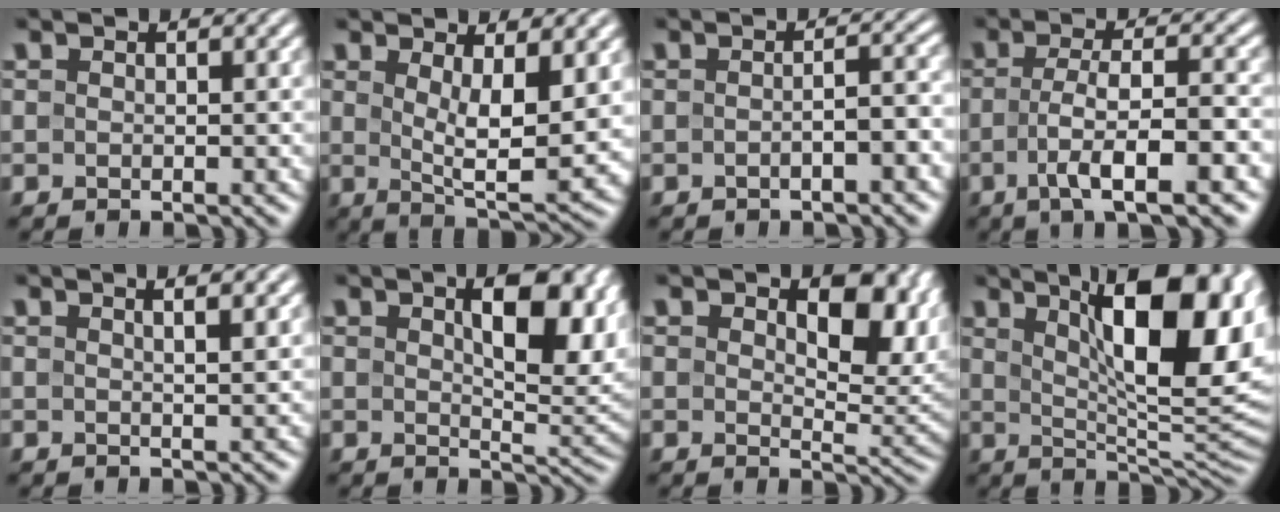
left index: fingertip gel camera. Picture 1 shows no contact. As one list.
[{"total": 6.5, "force": [1.6, 2.0, 6.0], "torque": [-0.103, -0.017, 0.034]}, {"total": 3.0, "force": [-0.8, 0.9, 2.7], "torque": [-0.027, 0.011, -0.012]}, {"total": 6.6, "force": [-2.2, 1.4, 6.1], "torque": [-0.102, 0.001, -0.040]}, {"total": 3.2, "force": [1.7, 1.1, 2.4], "torque": [-0.011, 0.011, 0.001]}, {"total": 9.1, "force": [2.7, 3.6, 7.9], "torque": [-0.110, 0.002, 0.046]}, {"total": 7.6, "force": [2.2, 4.1, 6.1], "torque": [-0.087, -0.007, 0.036]}, {"total": 13.9, "force": [4.7, 4.4, 12.2], "torque": [-0.155, 0.004, 0.075]}]